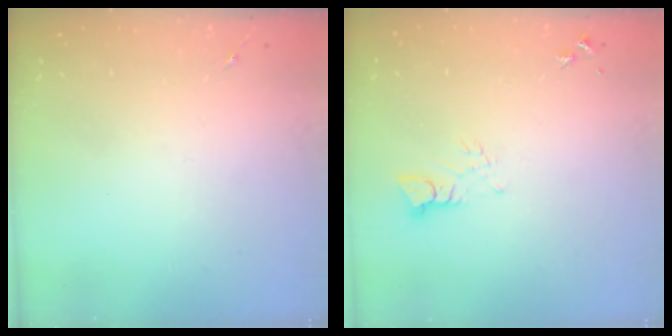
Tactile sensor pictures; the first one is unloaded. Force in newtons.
{"total": 3.2, "press": 3.2, "slide": 0.2}